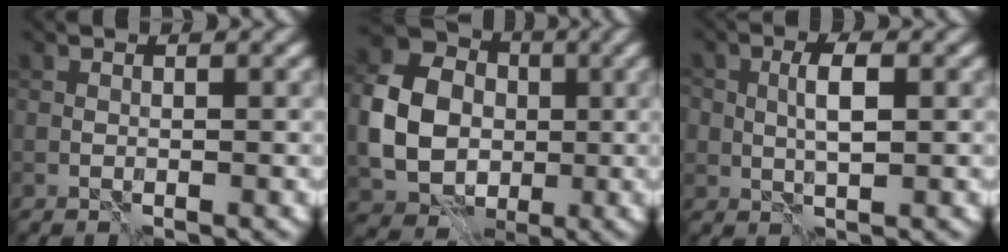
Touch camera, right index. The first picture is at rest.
{"total": 8.0, "force": [-0.1, 6.7, 4.3], "torque": [-0.095, 0.007, -0.009]}
{"total": 2.6, "force": [0.7, 1.3, 2.2], "torque": [-0.043, 0.003, 0.012]}